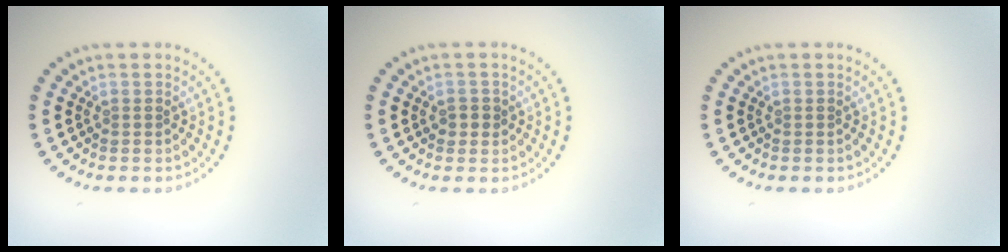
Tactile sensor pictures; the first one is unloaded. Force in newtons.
{"total": 1.3, "press": 1.2, "slide": 0.5}
{"total": 0.0}